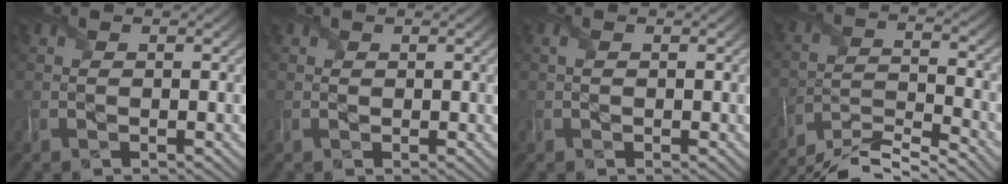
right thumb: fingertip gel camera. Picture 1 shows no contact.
{"total": 0.5, "force": [0.4, 0.4, -0.1], "torque": [0.003, 0.002, 0.009]}
{"total": 0.8, "force": [0.0, 0.5, 0.6], "torque": [-0.012, 0.001, 0.002]}
{"total": 8.3, "force": [-7.8, 0.8, 2.6], "torque": [-0.038, 0.001, -0.149]}